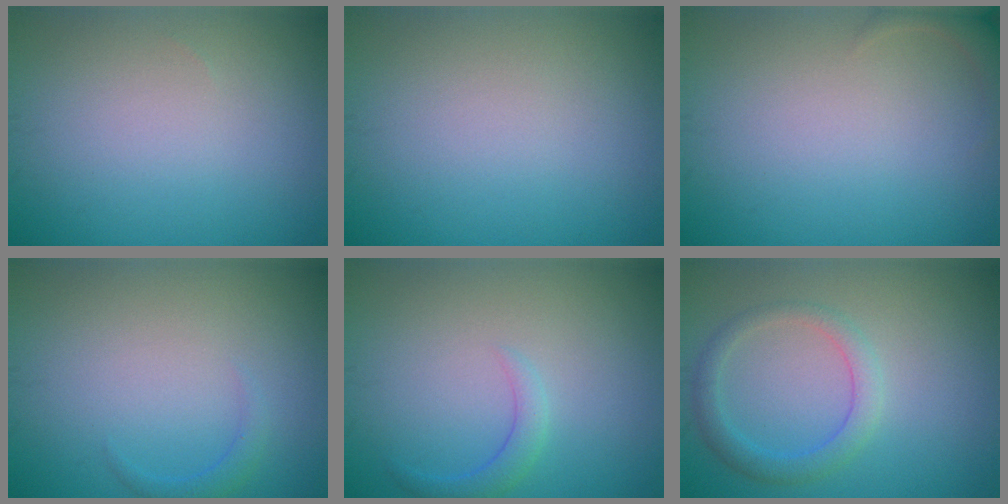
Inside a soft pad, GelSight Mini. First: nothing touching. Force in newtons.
{"total": 0.0}
{"total": 1.7, "press": 1.7, "slide": 0.2}
{"total": 1.1, "press": 1.1, "slide": 0.1}
{"total": 1.6, "press": 1.6, "slide": 0.2}
{"total": 2.7, "press": 2.6, "slide": 0.2}